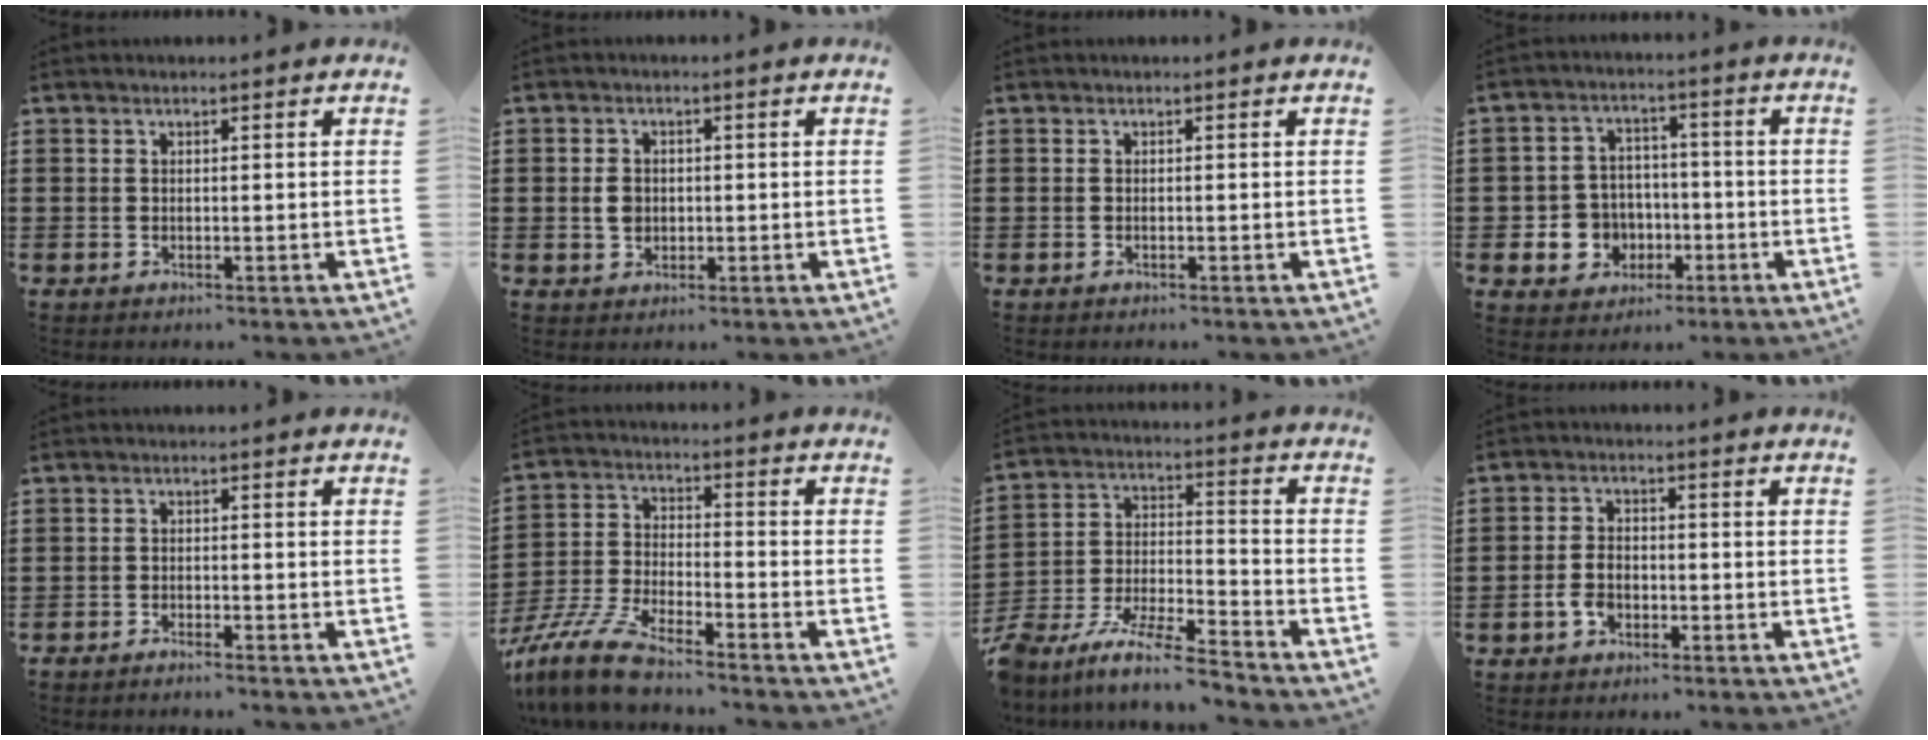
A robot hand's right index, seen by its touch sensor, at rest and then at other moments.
{"total": 2.8, "force": [-0.1, 2.2, 1.7], "torque": [-0.038, 0.007, -0.002]}
{"total": 0.0}
{"total": 6.0, "force": [-1.5, 5.6, 1.5], "torque": [-0.059, 0.009, -0.027]}
{"total": 1.4, "force": [-1.4, -0.2, 0.0], "torque": [-0.003, 0.002, -0.029]}
{"total": 9.3, "force": [-8.4, 1.0, 4.0], "torque": [-0.105, 0.002, -0.170]}
{"total": 8.6, "force": [-7.9, 0.5, 3.3], "torque": [-0.067, 0.001, -0.159]}
{"total": 3.6, "force": [-1.7, 2.1, 2.4], "torque": [-0.059, -0.004, -0.035]}